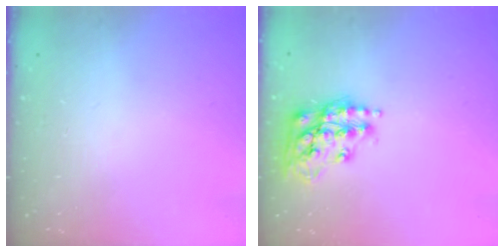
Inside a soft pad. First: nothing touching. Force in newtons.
{"total": 14.8, "press": 14.7, "slide": 1.5}